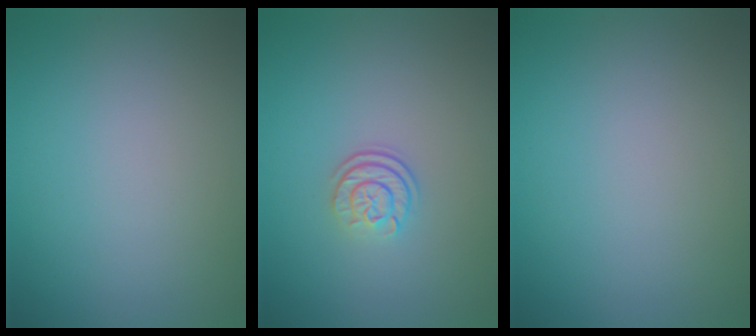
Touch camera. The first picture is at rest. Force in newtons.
{"total": 2.4, "press": 1.8, "slide": 1.6}
{"total": 0.0}